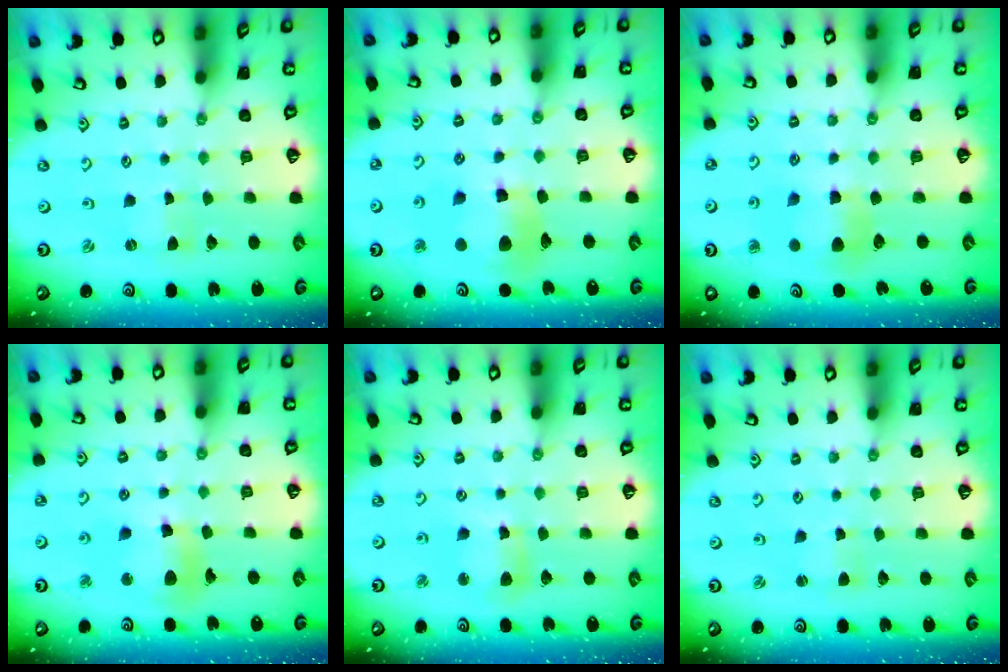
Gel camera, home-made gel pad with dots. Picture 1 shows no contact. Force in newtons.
{"total": 12.8, "press": 12.7, "slide": 1.5}
{"total": 6.5, "press": 6.5, "slide": 0.6}
{"total": 12.5, "press": 12.4, "slide": 1.5}
{"total": 8.5, "press": 8.3, "slide": 1.4}
{"total": 2.4, "press": 2.4, "slide": 0.3}